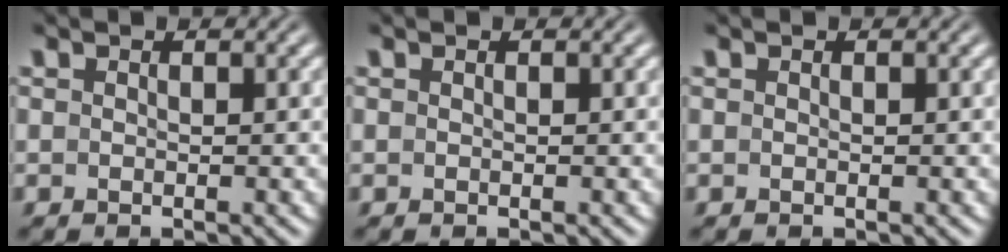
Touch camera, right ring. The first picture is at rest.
{"total": 0.0}
{"total": 0.0}